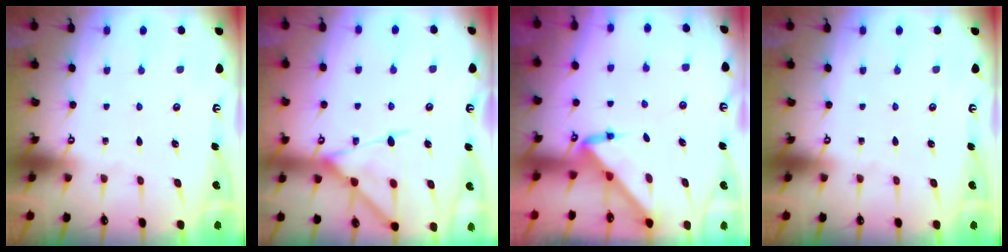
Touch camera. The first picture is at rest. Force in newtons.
{"total": 14.8, "press": 14.8, "slide": 1.3}
{"total": 3.3, "press": 3.3, "slide": 0.3}
{"total": 0.0}